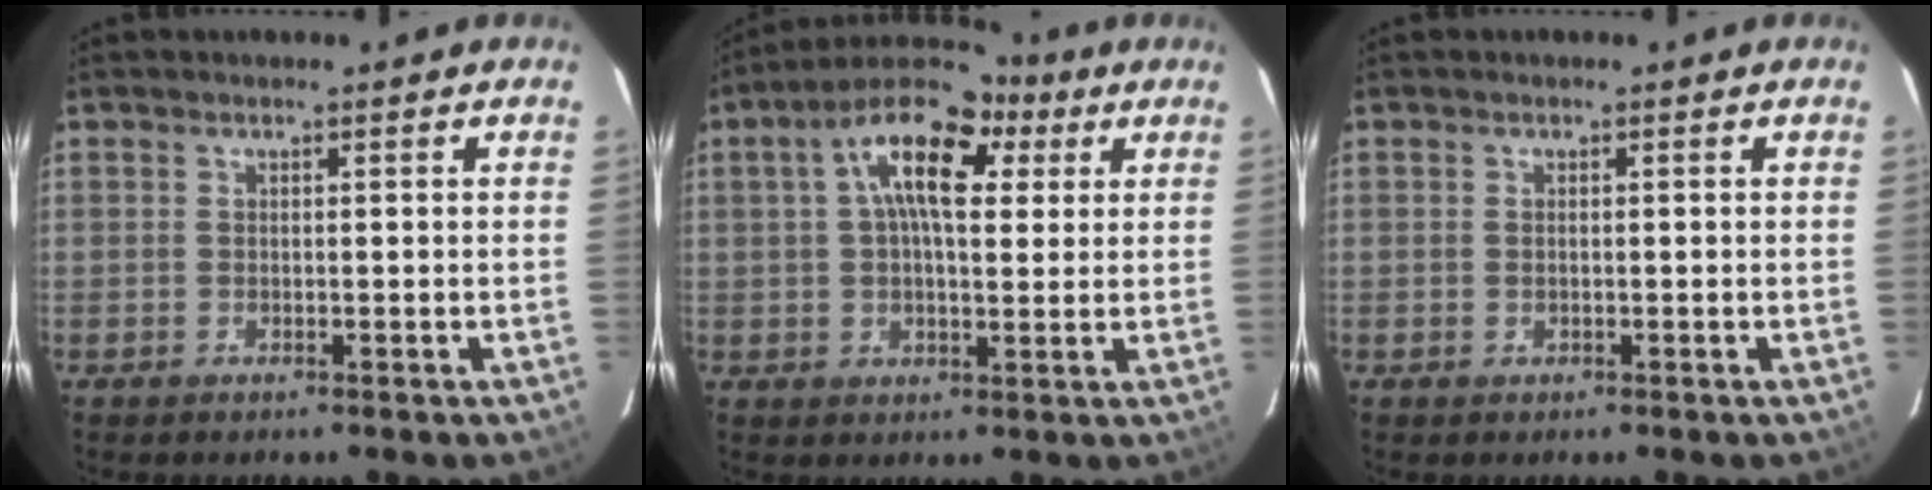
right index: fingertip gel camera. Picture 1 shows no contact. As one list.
[{"total": 14.5, "force": [5.3, 6.7, 11.7], "torque": [-0.204, 0.034, 0.074]}, {"total": 0.6, "force": [-0.1, 0.4, 0.3], "torque": [-0.006, 0.001, -0.002]}]